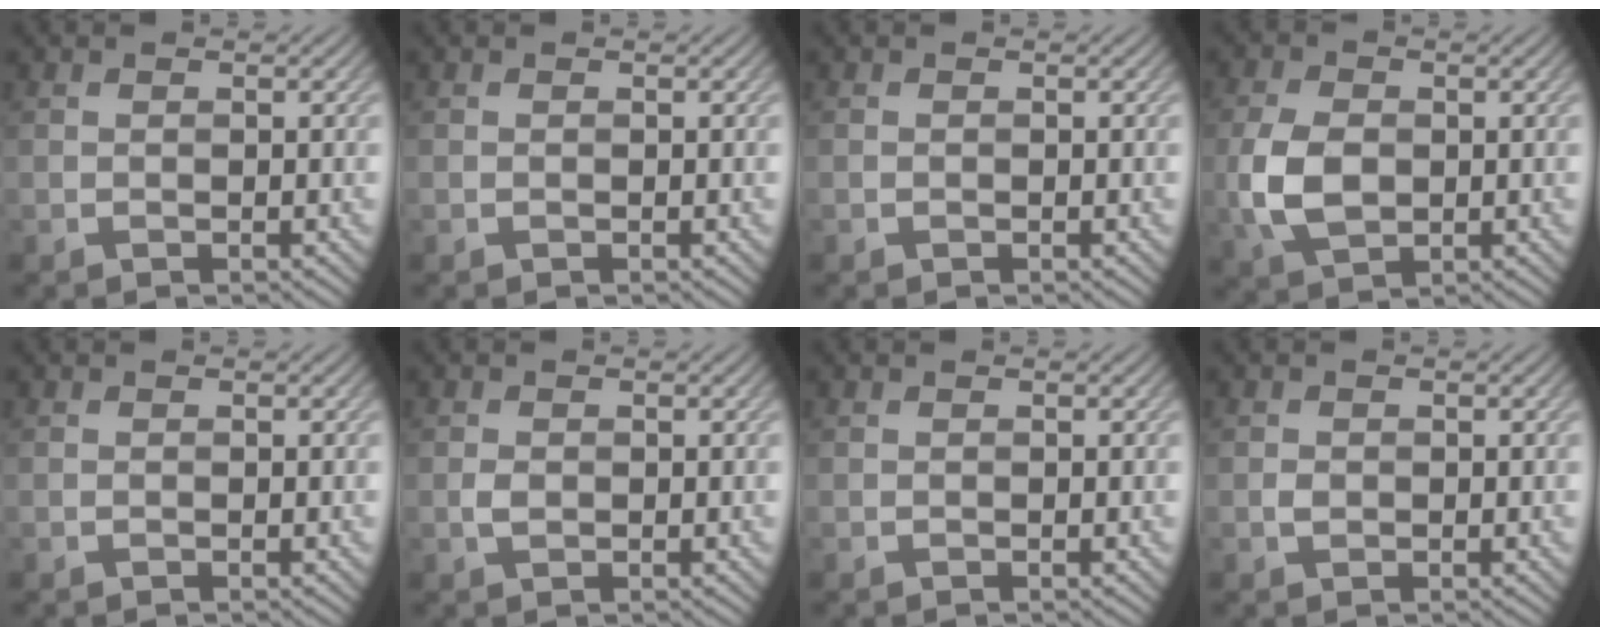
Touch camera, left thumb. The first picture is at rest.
{"total": 0.0}
{"total": 0.0}
{"total": 6.3, "force": [-0.6, 4.3, 4.6], "torque": [-0.118, -0.004, -0.014]}
{"total": 0.0}
{"total": 1.2, "force": [-0.1, 0.9, 0.8], "torque": [-0.019, -0.002, -0.004]}
{"total": 0.0}
{"total": 0.9, "force": [-0.1, 0.7, 0.5], "torque": [-0.010, -0.004, -0.004]}